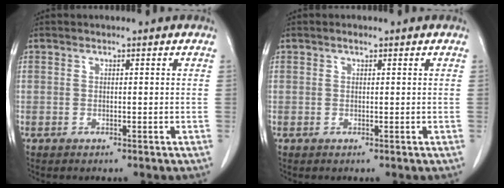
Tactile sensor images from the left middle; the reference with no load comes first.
{"total": 0.6, "force": [0.4, 0.2, 0.4], "torque": [-0.010, 0.000, 0.007]}